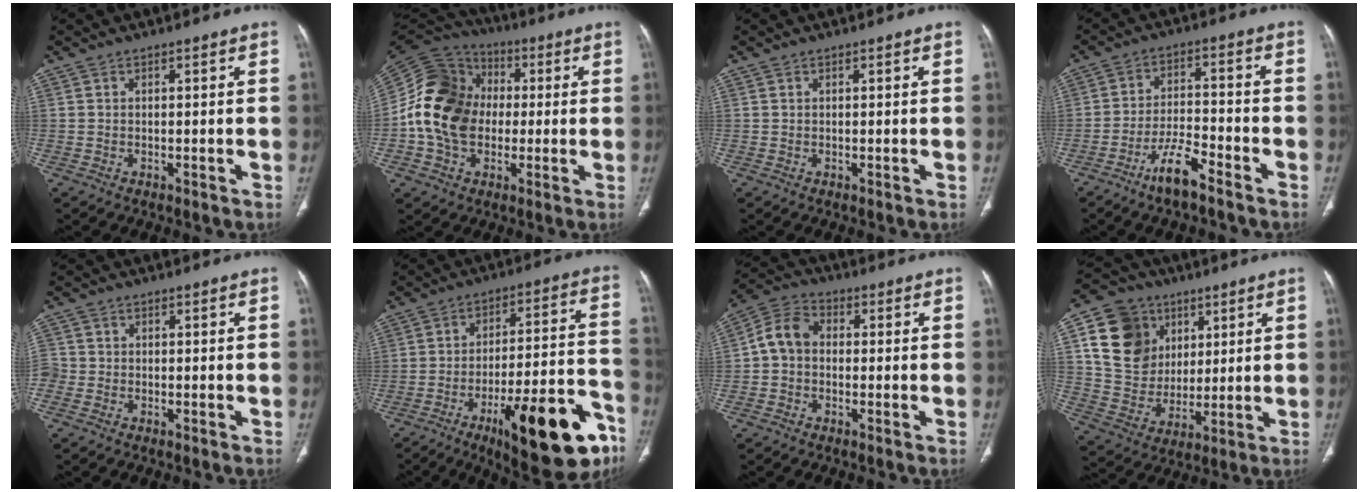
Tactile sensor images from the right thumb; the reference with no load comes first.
{"total": 17.8, "force": [-0.7, 14.0, 11.1], "torque": [-0.194, 0.027, -0.019]}
{"total": 0.0}
{"total": 7.6, "force": [-5.5, 1.7, 5.0], "torque": [-0.097, 0.033, -0.103]}
{"total": 3.0, "force": [-0.8, 2.7, 1.1], "torque": [-0.023, 0.007, -0.020]}
{"total": 24.5, "force": [-13.1, 7.2, 19.4], "torque": [-0.213, 0.077, -0.188]}
{"total": 7.0, "force": [-0.4, 5.5, 4.3], "torque": [-0.070, 0.023, -0.022]}
{"total": 16.9, "force": [6.3, 13.9, 7.4], "torque": [-0.108, -0.005, 0.122]}